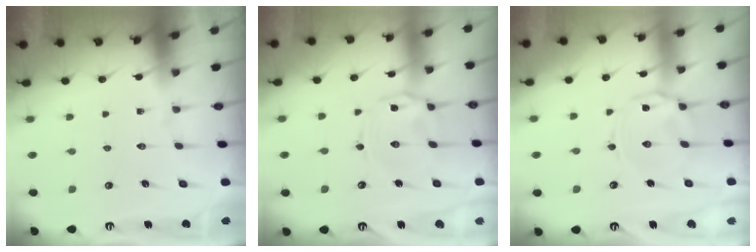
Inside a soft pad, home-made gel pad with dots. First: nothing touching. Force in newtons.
{"total": 2.2, "press": 2.1, "slide": 0.6}
{"total": 4.5, "press": 4.4, "slide": 0.6}